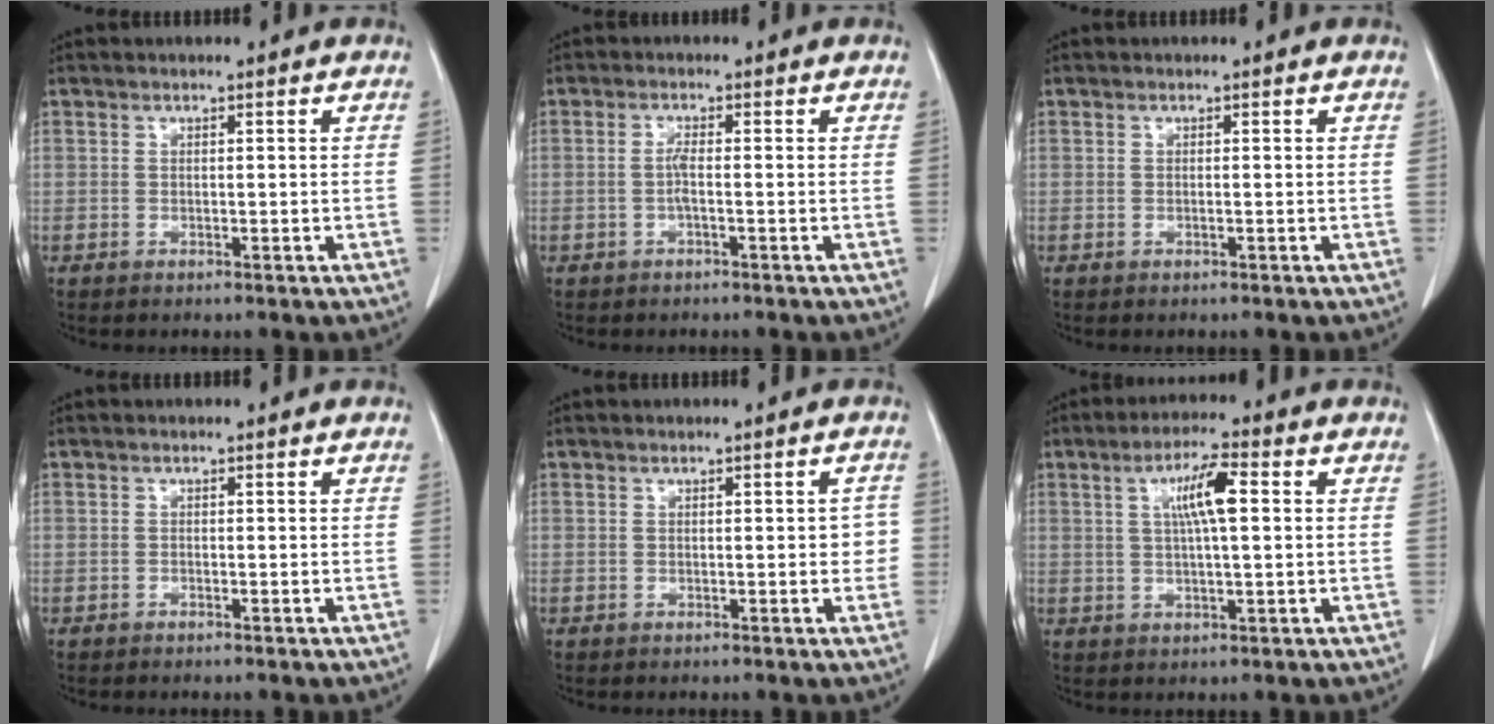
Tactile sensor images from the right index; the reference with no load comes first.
{"total": 1.7, "force": [-0.4, 0.0, 1.6], "torque": [-0.032, 0.002, -0.010]}
{"total": 0.0}
{"total": 0.0}
{"total": 2.3, "force": [-0.1, 1.0, 2.0], "torque": [-0.011, 0.004, -0.004]}
{"total": 6.7, "force": [1.6, 0.8, 6.4], "torque": [-0.116, 0.011, 0.027]}